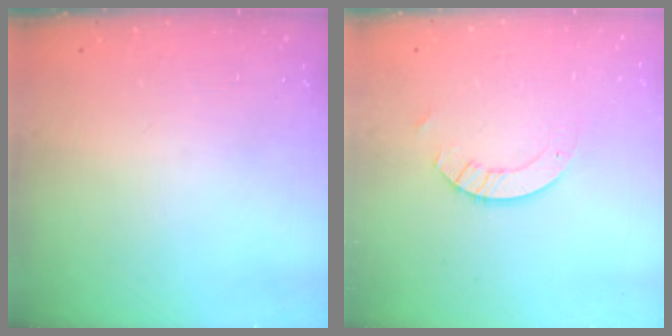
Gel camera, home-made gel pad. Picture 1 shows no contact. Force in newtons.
{"total": 3.5, "press": 3.5, "slide": 0.3}